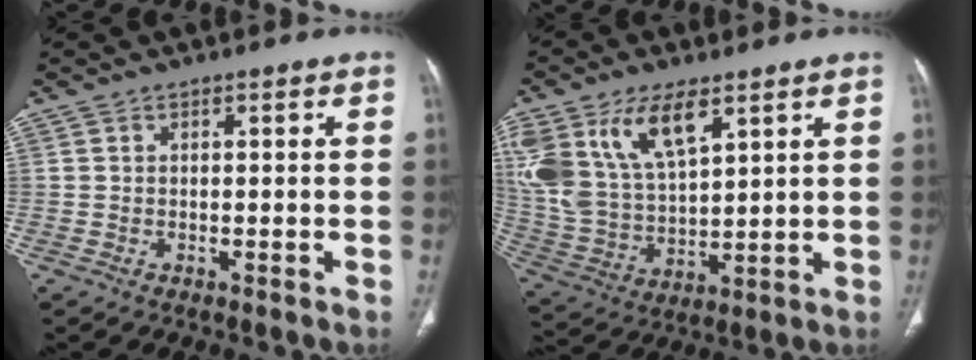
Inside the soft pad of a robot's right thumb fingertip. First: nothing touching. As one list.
[{"total": 18.1, "force": [8.9, 9.1, 12.9], "torque": [-0.257, -0.025, 0.183]}]